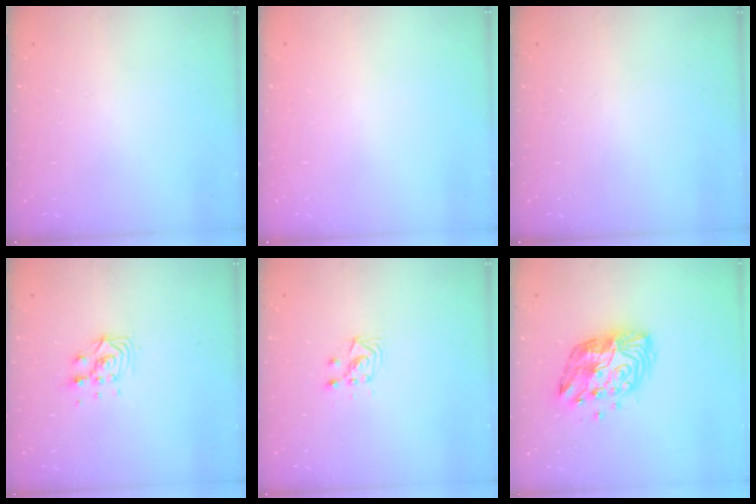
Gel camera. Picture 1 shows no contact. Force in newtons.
{"total": 0.0}
{"total": 0.0}
{"total": 6.6, "press": 6.6, "slide": 0.5}
{"total": 3.5, "press": 3.4, "slide": 1.1}
{"total": 12.9, "press": 12.9, "slide": 0.9}